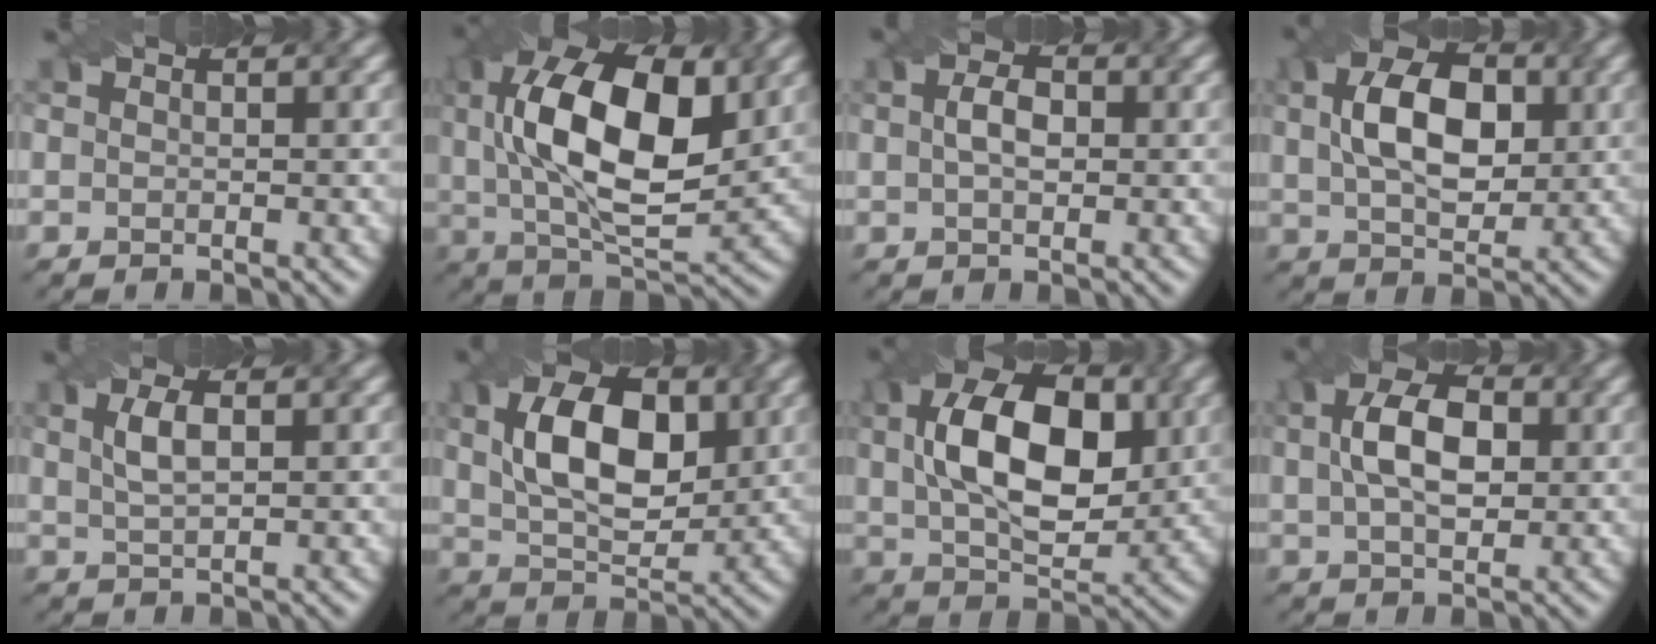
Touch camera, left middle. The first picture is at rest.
{"total": 14.0, "force": [2.7, 6.8, 11.9], "torque": [-0.216, 0.008, 0.047]}
{"total": 2.7, "force": [0.2, 1.6, 2.1], "torque": [-0.042, 0.006, 0.001]}
{"total": 8.3, "force": [1.6, 4.9, 6.4], "torque": [-0.117, 0.012, 0.025]}
{"total": 2.5, "force": [0.8, 0.9, 2.2], "torque": [-0.047, 0.005, 0.017]}
{"total": 9.0, "force": [2.0, 5.0, 7.2], "torque": [-0.128, 0.011, 0.033]}
{"total": 11.5, "force": [2.0, 6.5, 9.3], "torque": [-0.158, 0.012, 0.032]}
{"total": 6.5, "force": [1.1, 3.8, 5.2], "torque": [-0.096, 0.014, 0.015]}